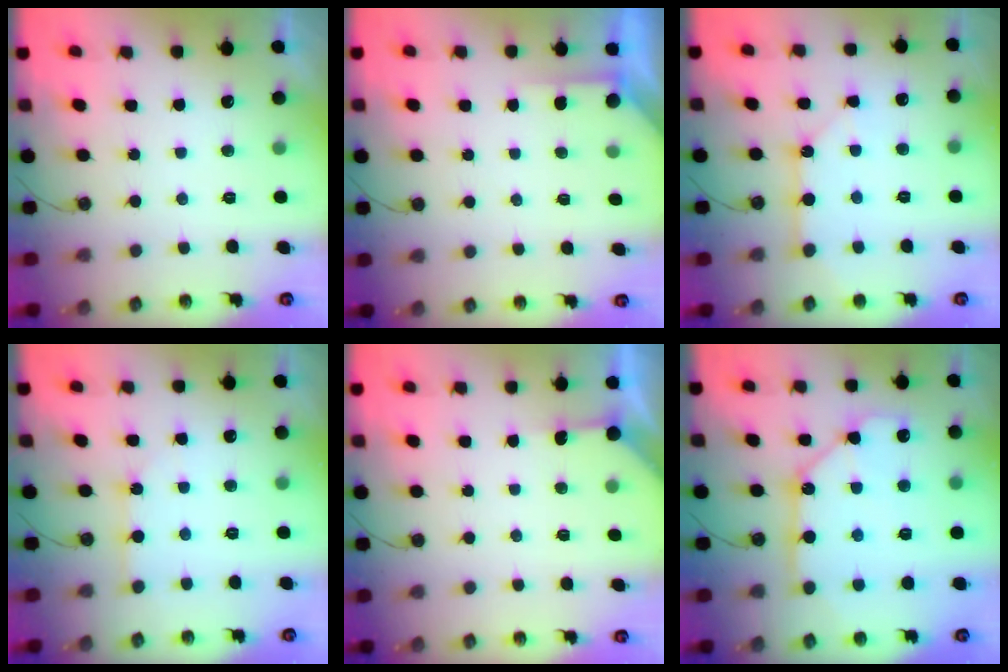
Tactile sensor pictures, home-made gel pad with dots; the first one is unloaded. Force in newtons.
{"total": 1.8, "press": 1.8, "slide": 0.3}
{"total": 6.2, "press": 6.2, "slide": 0.6}
{"total": 2.6, "press": 2.6, "slide": 0.4}
{"total": 3.2, "press": 3.2, "slide": 0.4}
{"total": 12.4, "press": 12.3, "slide": 1.7}